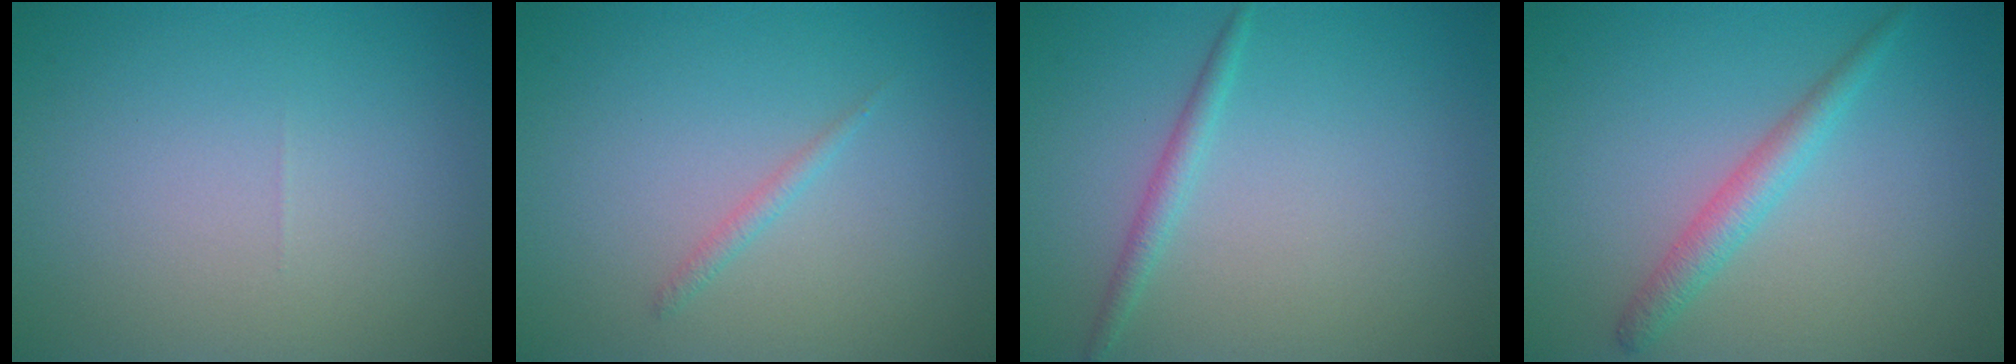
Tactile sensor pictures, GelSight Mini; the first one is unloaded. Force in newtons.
{"total": 0.9, "press": 0.9, "slide": 0.0}
{"total": 1.4, "press": 1.4, "slide": 0.1}
{"total": 2.4, "press": 2.4, "slide": 0.1}